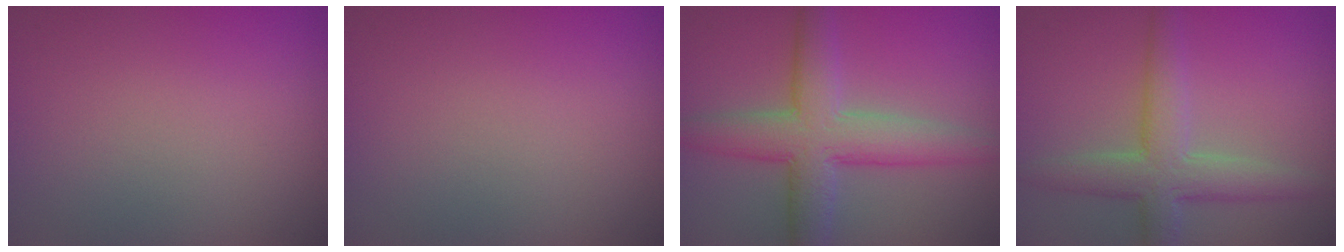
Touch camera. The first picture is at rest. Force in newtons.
{"total": 0.0}
{"total": 6.7, "press": 6.6, "slide": 0.4}
{"total": 4.8, "press": 4.8, "slide": 0.4}